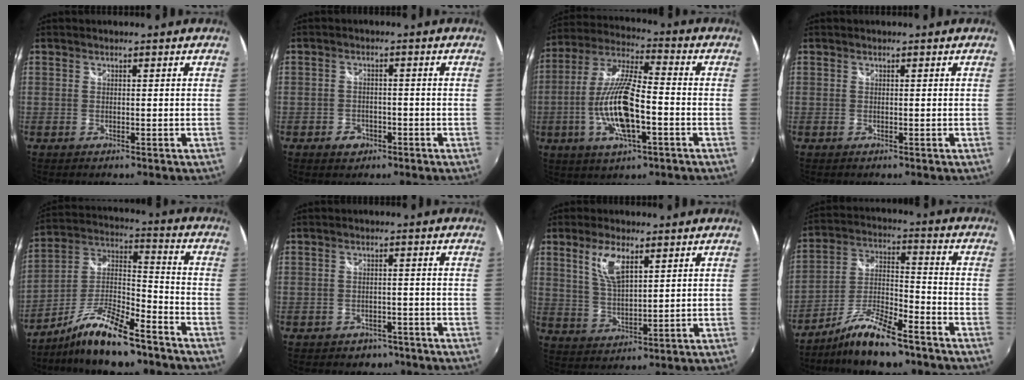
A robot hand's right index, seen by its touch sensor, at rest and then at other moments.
{"total": 3.6, "force": [-2.1, 2.7, 1.0], "torque": [-0.031, 0.003, -0.032]}
{"total": 15.2, "force": [-4.3, 4.2, 13.9], "torque": [-0.283, -0.007, -0.081]}
{"total": 0.0}
{"total": 14.9, "force": [-10.5, 3.7, 9.9], "torque": [-0.203, 0.002, -0.191]}
{"total": 5.5, "force": [-4.2, 3.3, 1.1], "torque": [-0.027, 0.006, -0.056]}
{"total": 7.2, "force": [3.6, 2.6, 5.6], "torque": [-0.108, 0.001, 0.073]}
{"total": 12.9, "force": [-9.6, 3.2, 8.0], "torque": [-0.162, 0.005, -0.174]}